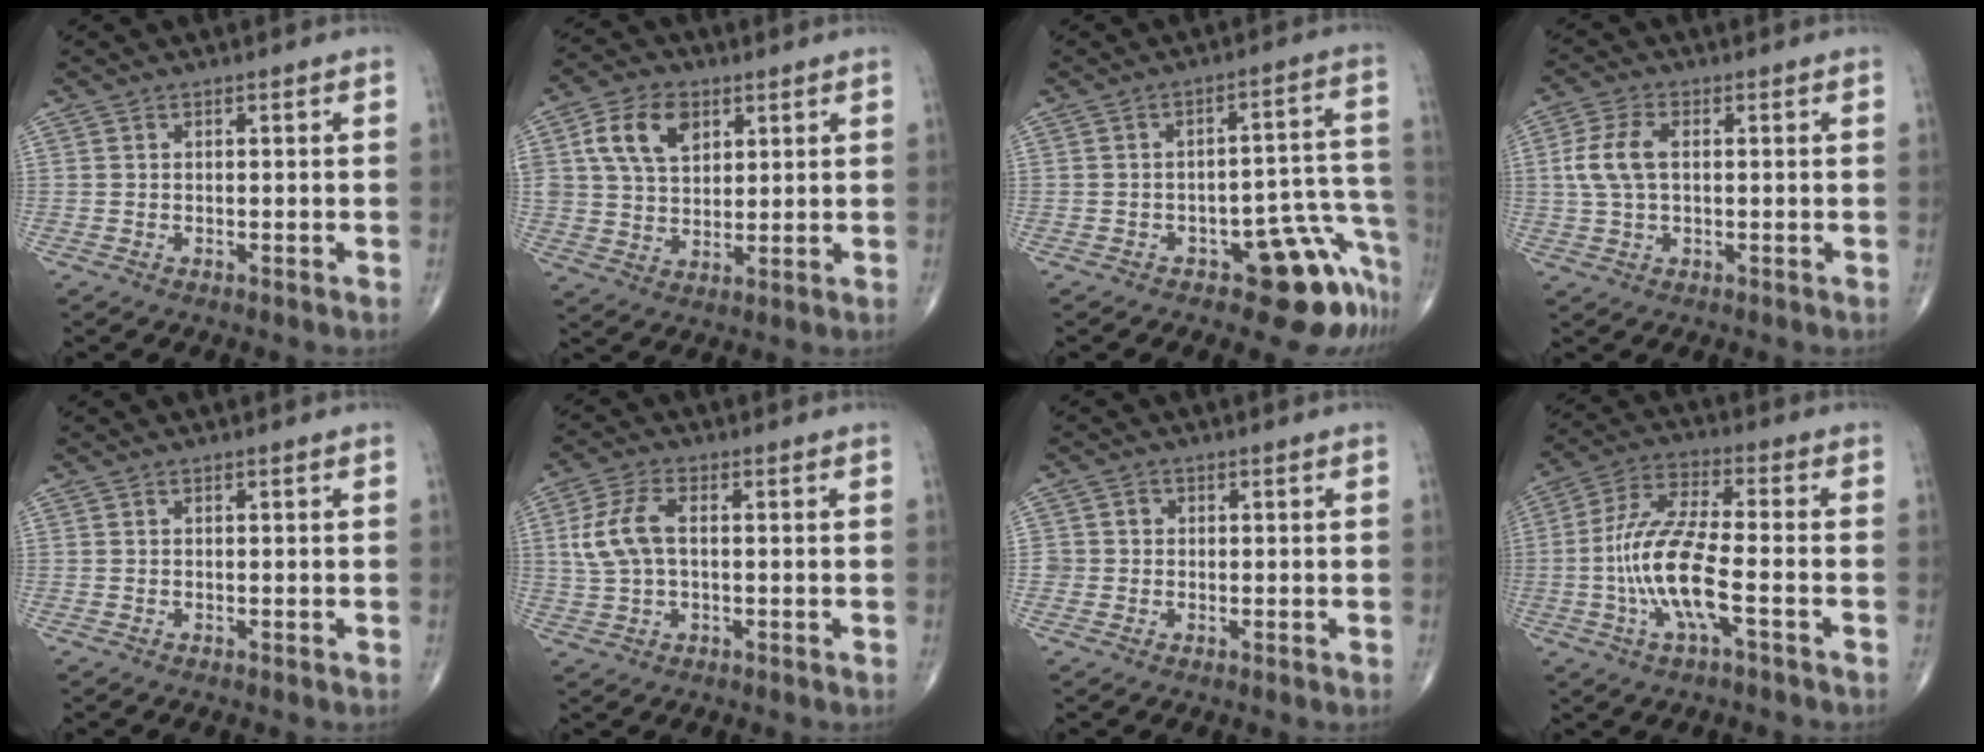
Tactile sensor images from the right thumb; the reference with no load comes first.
{"total": 10.7, "force": [4.1, 7.3, 6.7], "torque": [-0.103, -0.006, 0.076]}
{"total": 12.1, "force": [-7.7, 5.2, 7.8], "torque": [-0.037, 0.088, -0.100]}
{"total": 6.6, "force": [0.7, 3.7, 5.4], "torque": [-0.125, 0.011, 0.013]}
{"total": 0.0}
{"total": 7.4, "force": [0.7, 3.9, 6.2], "torque": [-0.143, 0.015, 0.014]}
{"total": 2.3, "force": [0.0, 2.3, 0.2], "torque": [0.015, 0.007, -0.003]}
{"total": 13.2, "force": [-3.3, 3.5, 12.3], "torque": [-0.267, 0.029, -0.066]}